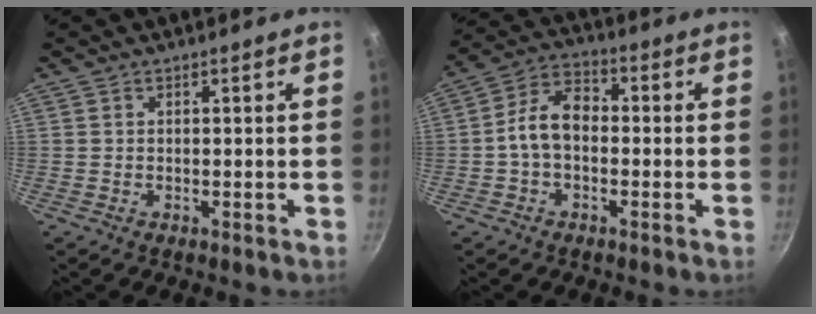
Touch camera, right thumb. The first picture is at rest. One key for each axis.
{"total": 8.5, "fx": -1.0, "fy": 5.7, "fz": 6.2, "tx": -0.095, "ty": 0.034, "tz": -0.033}